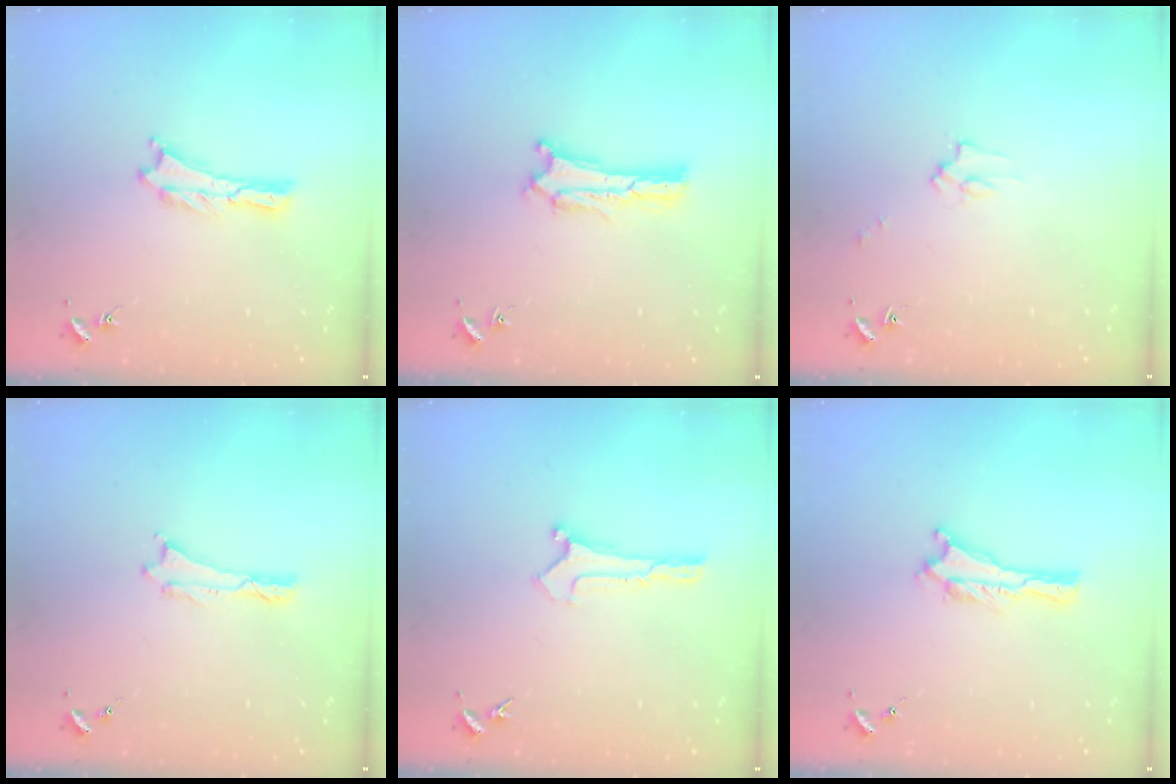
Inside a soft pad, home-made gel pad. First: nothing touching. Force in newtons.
{"total": 0.6, "press": 0.5, "slide": 0.2}
{"total": 2.2, "press": 2.2, "slide": 0.2}
{"total": 0.0}
{"total": 0.0}
{"total": 0.0}